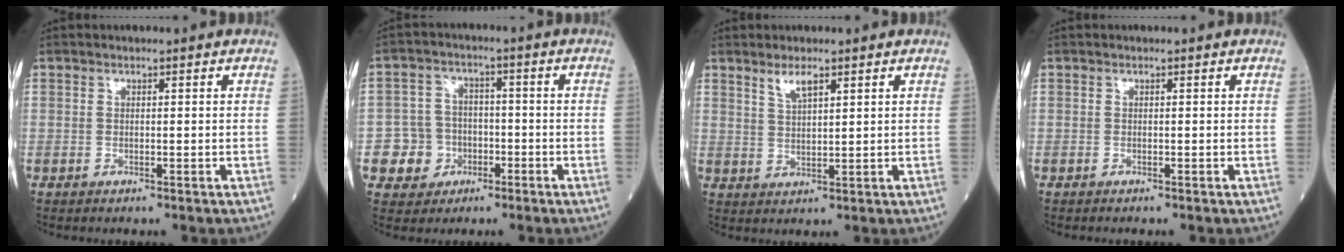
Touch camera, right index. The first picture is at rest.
{"total": 6.2, "force": [-2.3, 5.7, 0.7], "torque": [-0.007, 0.016, -0.035]}
{"total": 3.1, "force": [2.2, 0.6, 2.2], "torque": [-0.046, 0.002, 0.045]}
{"total": 0.0}